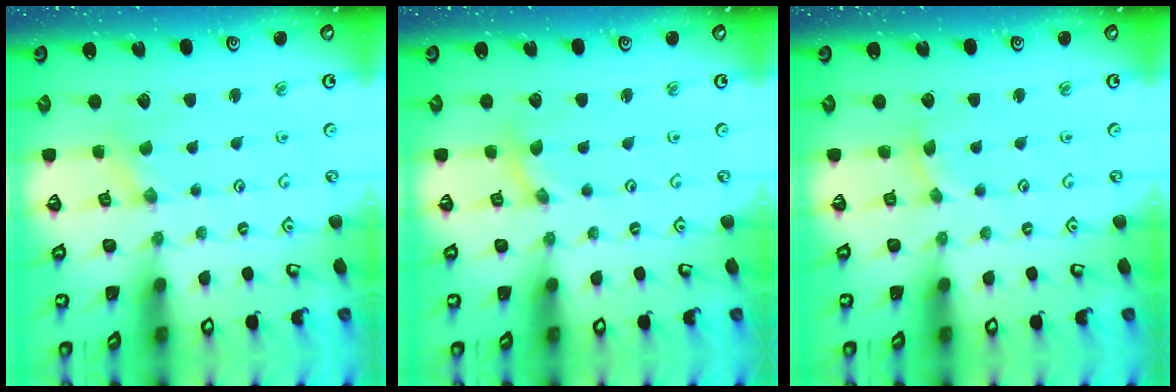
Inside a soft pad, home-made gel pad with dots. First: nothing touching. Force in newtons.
{"total": 0.0}
{"total": 3.6, "press": 3.6, "slide": 0.3}